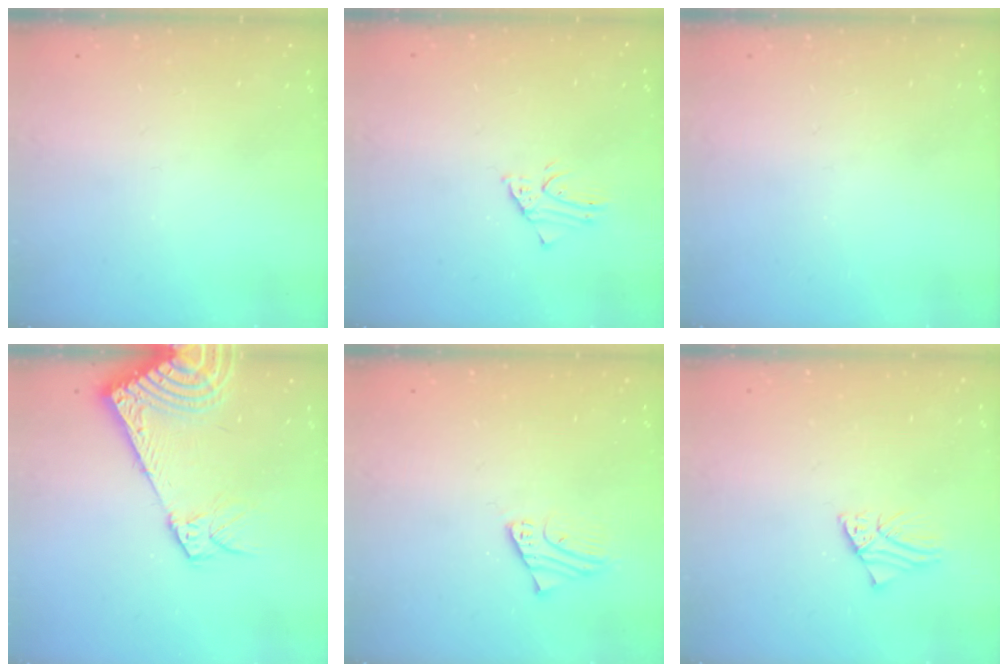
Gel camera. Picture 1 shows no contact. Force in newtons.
{"total": 1.9, "press": 1.9, "slide": 0.1}
{"total": 0.0}
{"total": 12.2, "press": 11.9, "slide": 2.5}
{"total": 2.3, "press": 2.3, "slide": 0.1}
{"total": 1.7, "press": 1.7, "slide": 0.1}